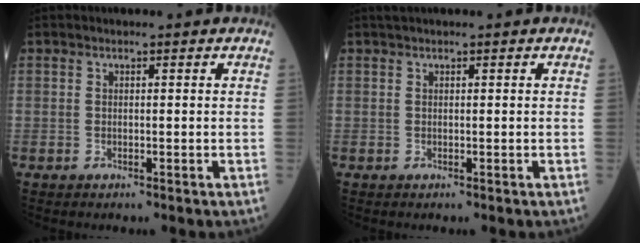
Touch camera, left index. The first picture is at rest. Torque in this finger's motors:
{"motor_torque": [0.28, -0.22, -0.03, 0.03]}